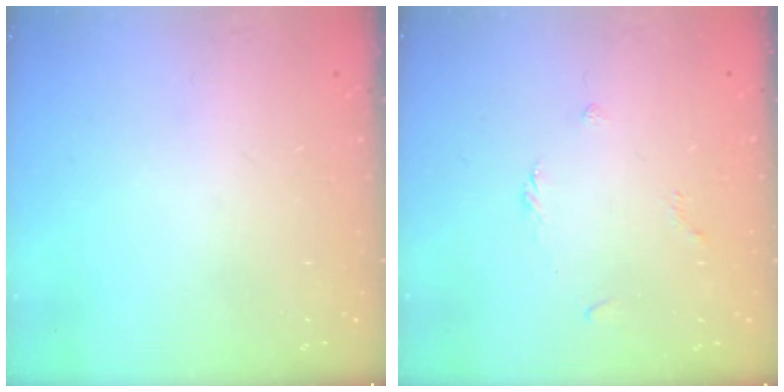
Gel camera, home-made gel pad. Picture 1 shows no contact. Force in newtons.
{"total": 2.0, "press": 1.9, "slide": 0.6}